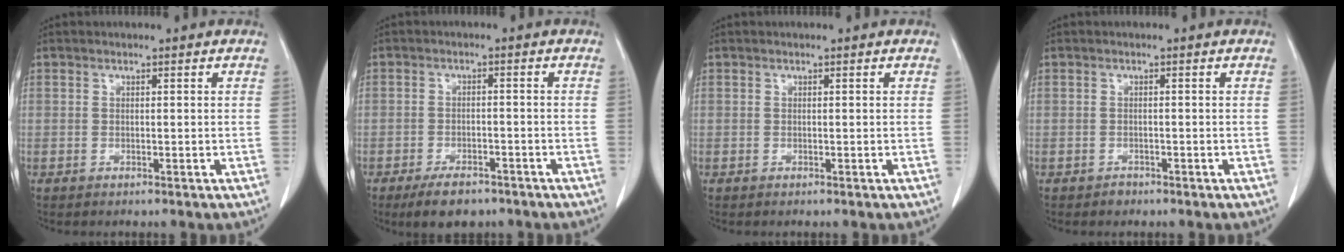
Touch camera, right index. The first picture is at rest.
{"total": 5.6, "force": [-4.2, 2.3, 3.0], "torque": [-0.050, -0.002, -0.063]}
{"total": 0.0}
{"total": 0.9, "force": [-0.7, 0.6, 0.1], "torque": [-0.002, 0.002, -0.012]}